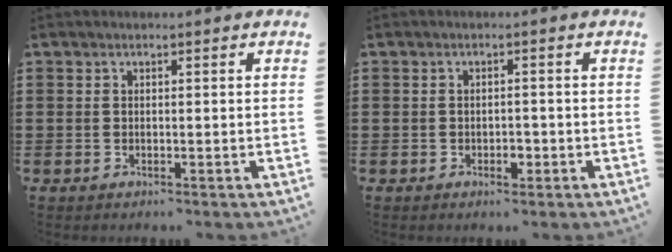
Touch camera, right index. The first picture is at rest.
{"total": 1.9, "force": [-0.8, 1.0, 1.4], "torque": [-0.028, 0.000, -0.015]}